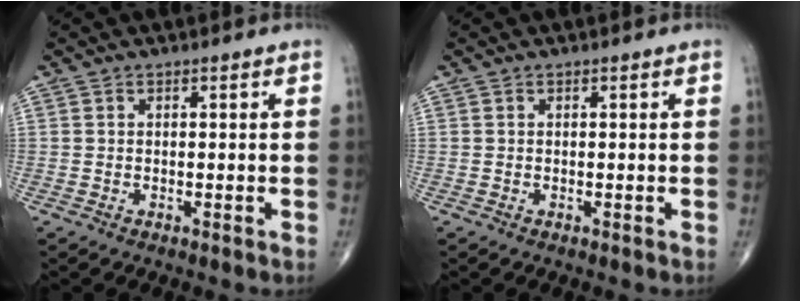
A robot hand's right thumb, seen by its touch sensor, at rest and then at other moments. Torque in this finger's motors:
{"motor_torque": [0.00, 0.00, 0.00, 0.00, 0.00]}